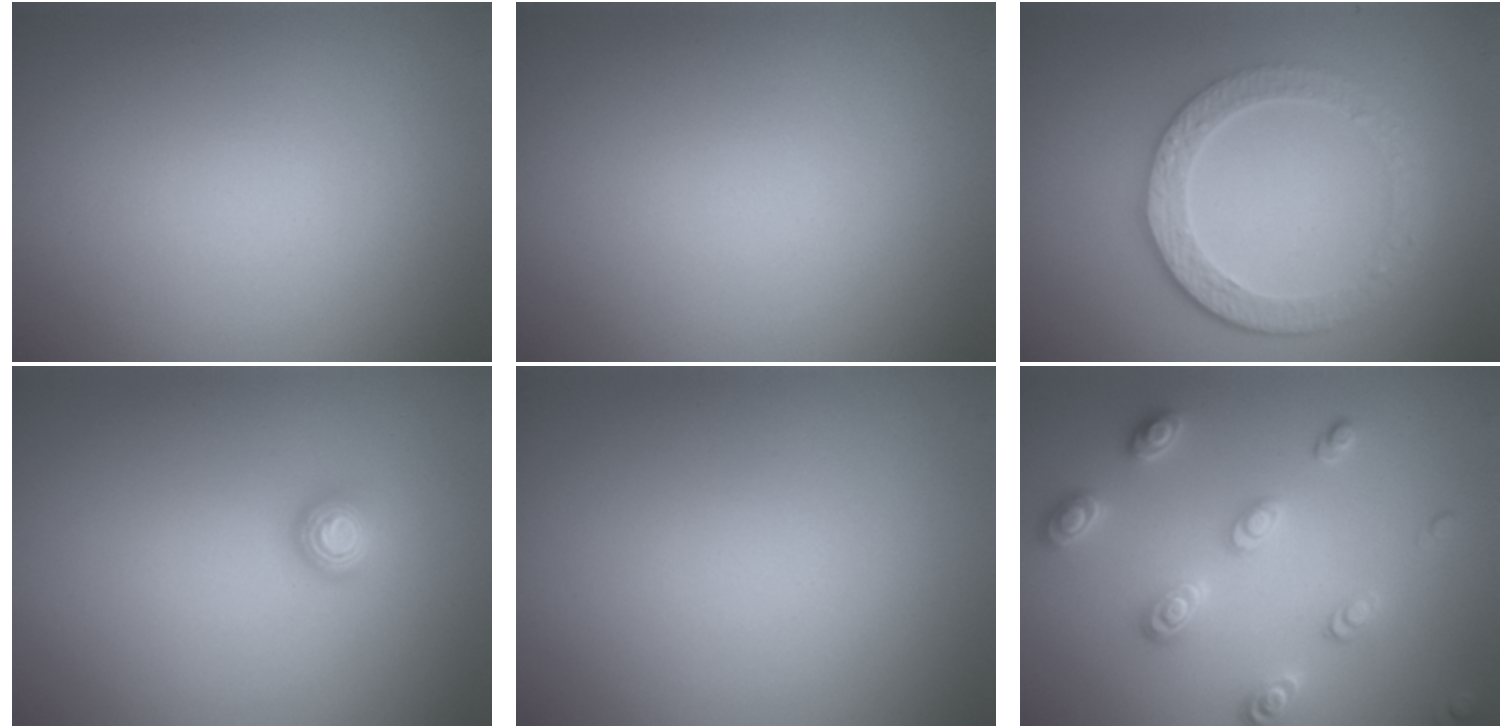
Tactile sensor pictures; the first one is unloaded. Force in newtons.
{"total": 0.0}
{"total": 4.8, "press": 3.4, "slide": 3.4}
{"total": 1.1, "press": 1.0, "slide": 0.3}
{"total": 0.0}
{"total": 3.0, "press": 2.9, "slide": 0.6}